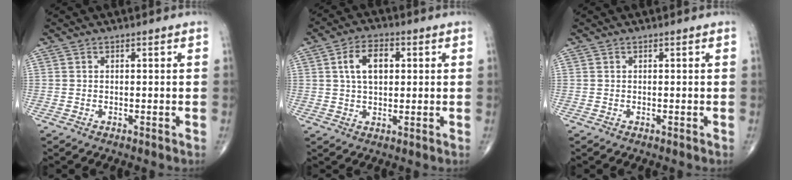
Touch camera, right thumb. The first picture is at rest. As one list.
[{"total": 7.7, "force": [1.8, 4.6, 6.0], "torque": [-0.093, 0.008, 0.029]}, {"total": 0.0}]